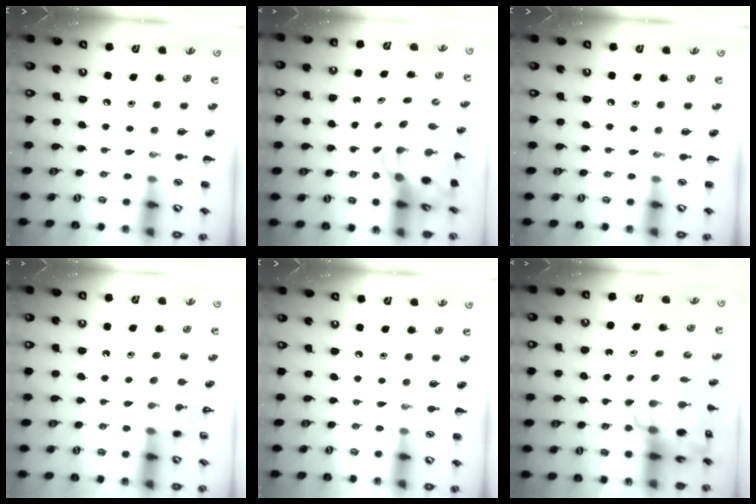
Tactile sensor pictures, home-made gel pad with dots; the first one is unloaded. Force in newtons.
{"total": 7.1, "press": 6.8, "slide": 2.1}
{"total": 0.0}
{"total": 5.4, "press": 5.1, "slide": 1.6}
{"total": 0.0}
{"total": 11.3, "press": 10.9, "slide": 3.1}